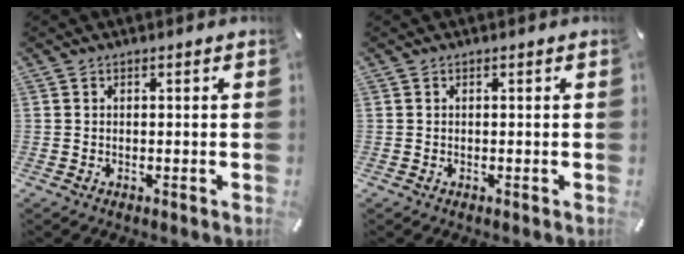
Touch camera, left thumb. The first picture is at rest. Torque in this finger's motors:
{"motor_torque": [0.00, 0.00, 0.00, 0.00, 0.00]}